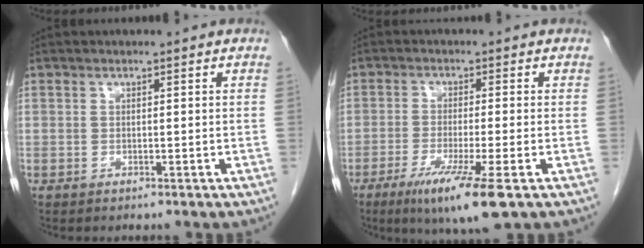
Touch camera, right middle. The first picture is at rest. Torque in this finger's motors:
{"motor_torque": [1.51, -0.62, 0.24, 0.16]}